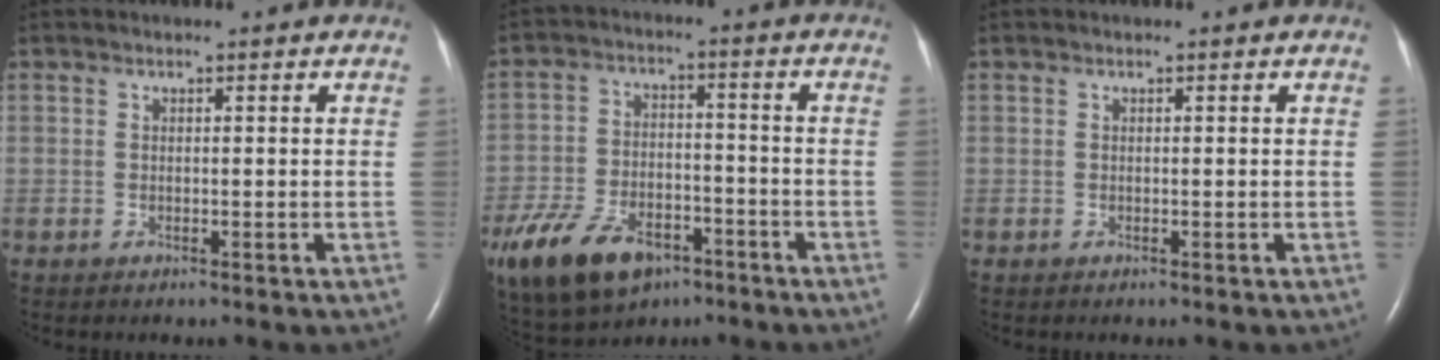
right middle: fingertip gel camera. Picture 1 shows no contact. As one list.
[{"total": 17.1, "force": [-10.2, 9.5, 9.9], "torque": [-0.236, -0.012, -0.173]}, {"total": 0.0}]